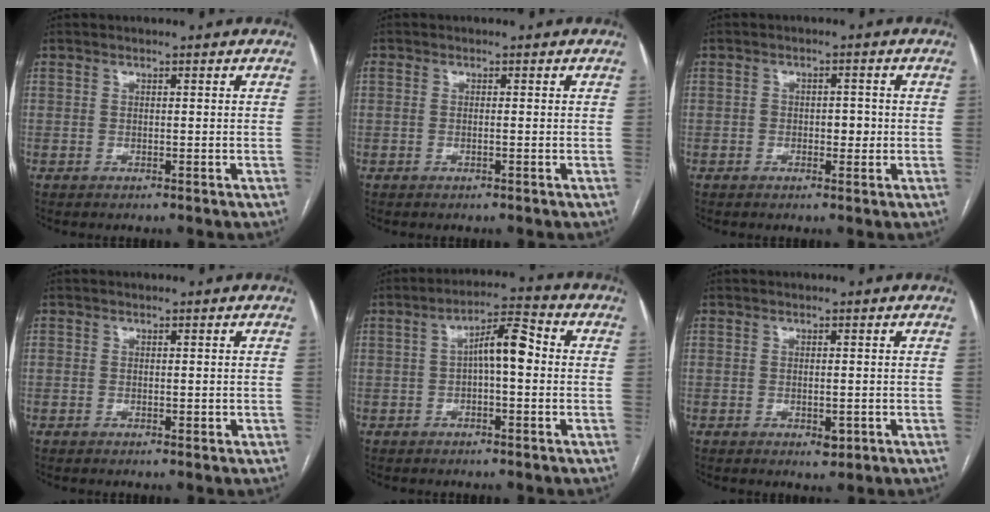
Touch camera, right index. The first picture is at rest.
{"total": 0.7, "force": [-0.1, 0.2, 0.7], "torque": [-0.017, 0.003, 0.000]}
{"total": 2.7, "force": [-0.4, 1.7, 2.2], "torque": [-0.028, 0.006, -0.004]}
{"total": 1.5, "force": [-0.1, 1.1, 1.0], "torque": [-0.014, 0.004, 0.000]}
{"total": 6.7, "force": [0.3, 1.9, 6.4], "torque": [-0.110, 0.027, 0.003]}
{"total": 2.1, "force": [-0.5, 1.1, 1.8], "torque": [-0.029, -0.004, -0.001]}